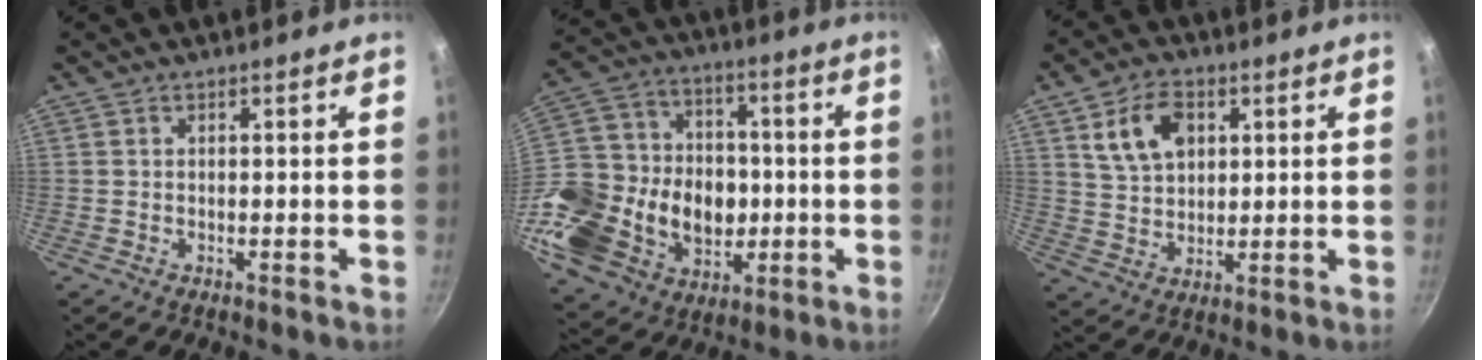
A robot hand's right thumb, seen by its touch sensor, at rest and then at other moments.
{"total": 30.3, "force": [-5.5, 22.8, 19.1], "torque": [-0.397, 0.038, -0.079]}
{"total": 9.7, "force": [3.7, 6.4, 6.2], "torque": [-0.091, -0.007, 0.072]}